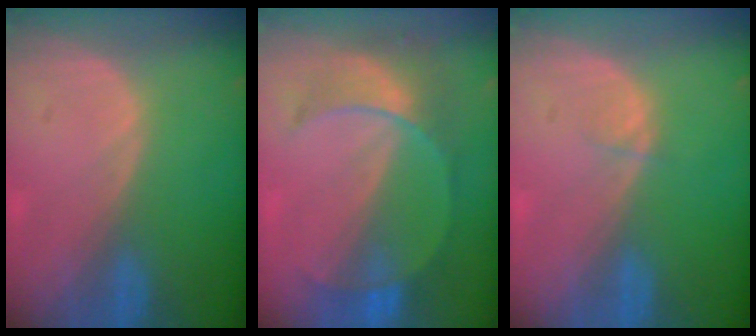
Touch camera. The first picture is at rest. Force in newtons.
{"total": 7.3, "press": 7.0, "slide": 1.8}
{"total": 0.8, "press": 0.8, "slide": 0.1}